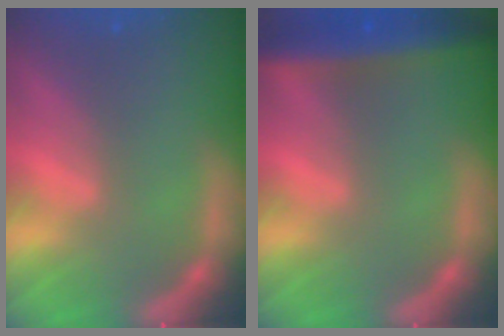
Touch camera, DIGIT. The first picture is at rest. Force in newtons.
{"total": 6.5}